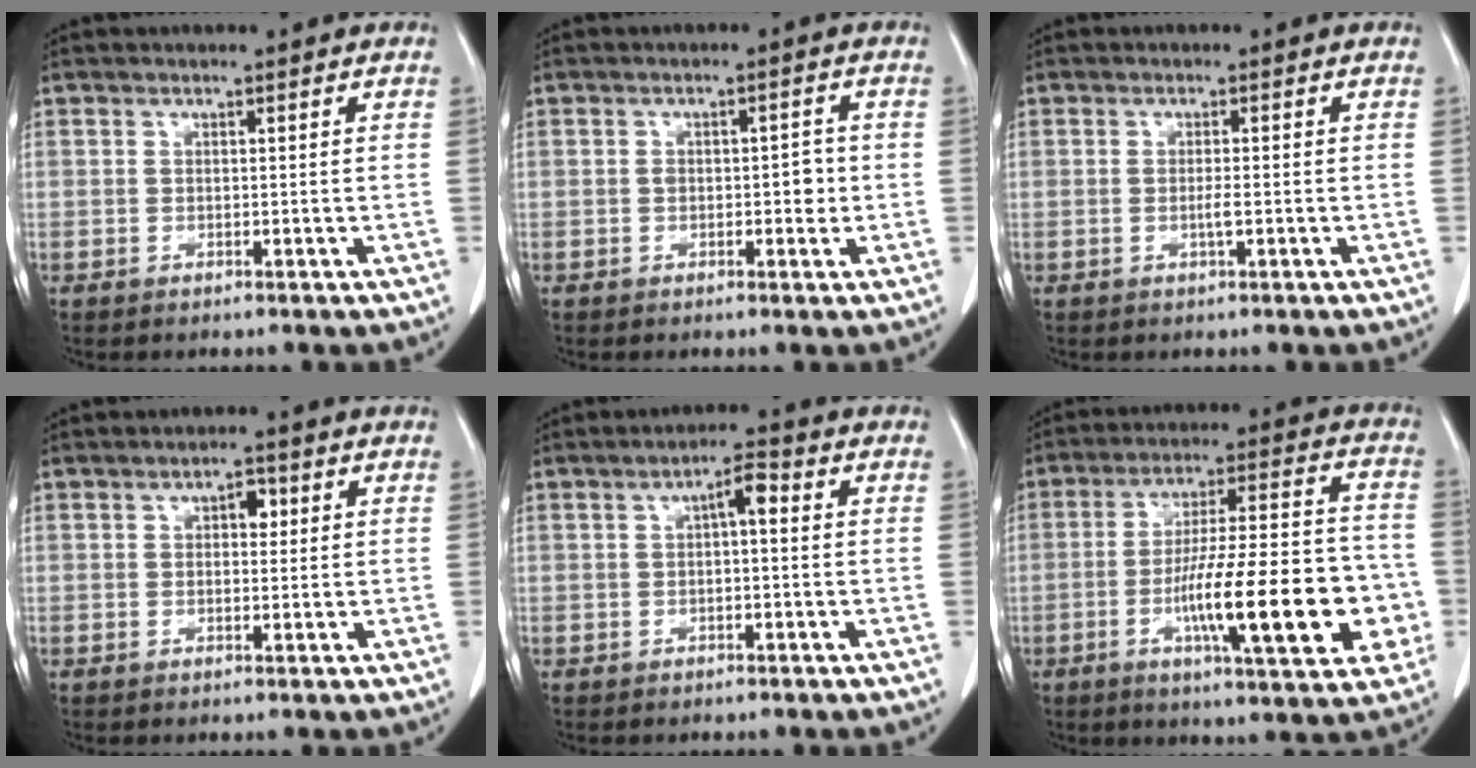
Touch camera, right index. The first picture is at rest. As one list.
[{"total": 3.8, "force": [-0.5, 2.1, 3.1], "torque": [-0.045, 0.014, -0.004]}, {"total": 1.8, "force": [-0.4, 0.4, 1.7], "torque": [-0.036, 0.000, -0.007]}, {"total": 3.0, "force": [0.8, 1.7, 2.3], "torque": [-0.040, 0.011, 0.014]}, {"total": 4.0, "force": [0.7, 1.3, 3.7], "torque": [-0.063, 0.017, 0.010]}, {"total": 20.8, "force": [-5.6, 3.9, 19.7], "torque": [-0.276, 0.017, -0.077]}]